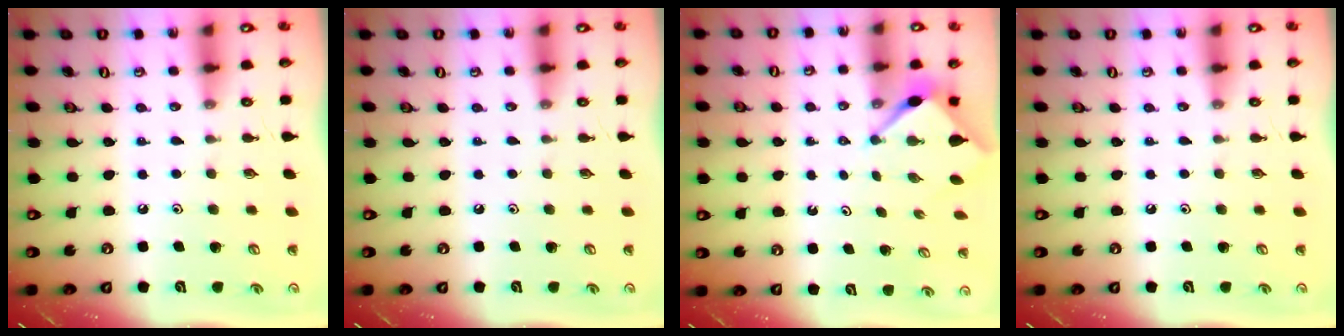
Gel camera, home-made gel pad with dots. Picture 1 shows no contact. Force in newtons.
{"total": 0.0}
{"total": 2.9, "press": 2.9, "slide": 0.3}
{"total": 0.0}